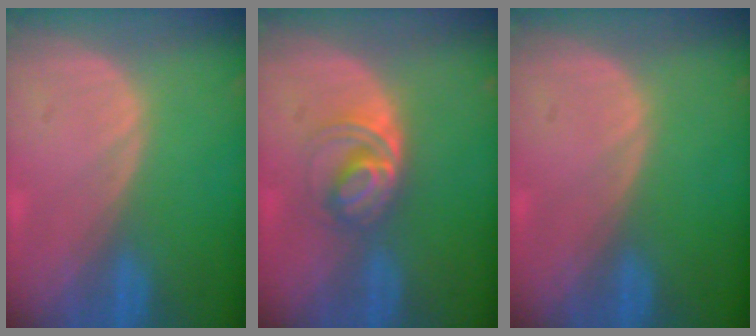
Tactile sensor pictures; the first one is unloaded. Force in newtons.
{"total": 5.0, "press": 4.9, "slide": 1.0}
{"total": 0.0}